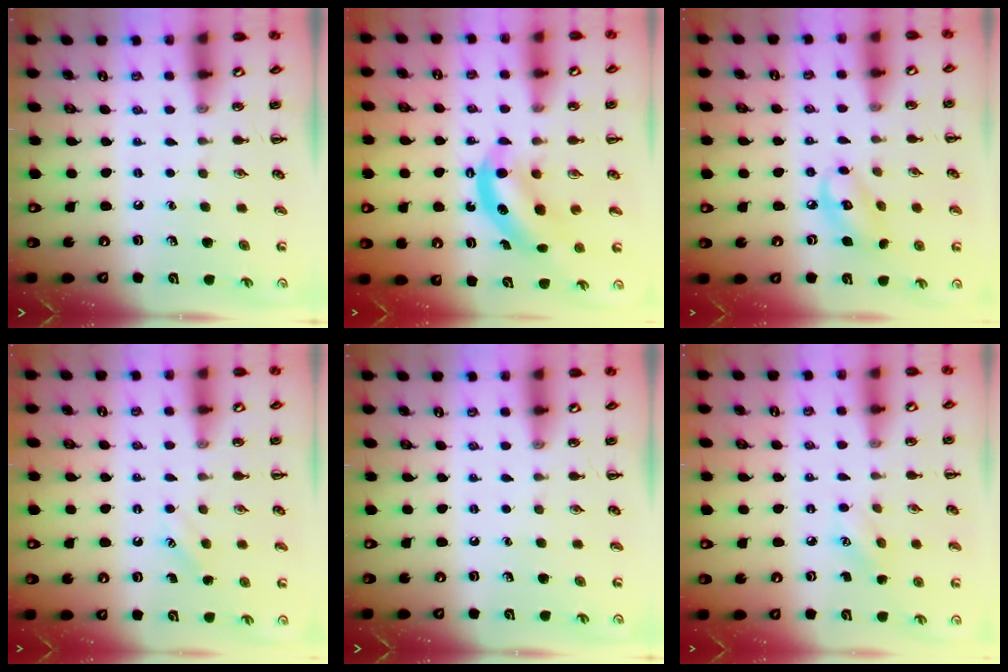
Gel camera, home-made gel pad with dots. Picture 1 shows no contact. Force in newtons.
{"total": 7.6, "press": 7.5, "slide": 1.2}
{"total": 7.9, "press": 7.8, "slide": 1.2}
{"total": 2.5, "press": 2.5, "slide": 0.6}
{"total": 0.0}
{"total": 5.1, "press": 4.9, "slide": 1.4}